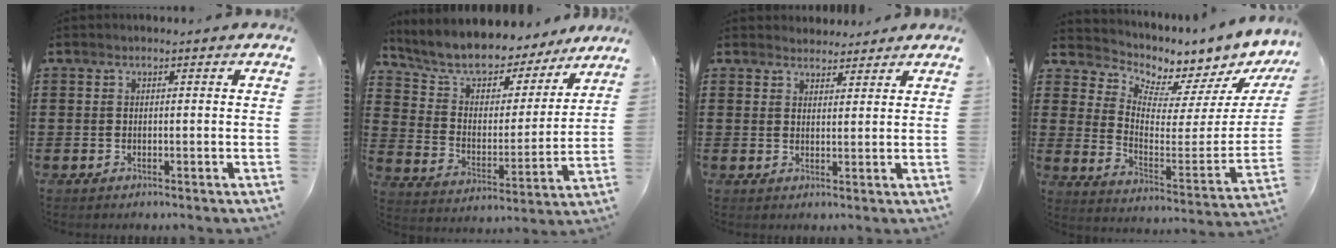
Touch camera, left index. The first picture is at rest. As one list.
[{"total": 7.7, "force": [7.2, 2.6, 1.3], "torque": [-0.070, -0.052, 0.125]}, {"total": 2.4, "force": [2.2, 0.8, -0.5], "torque": [0.003, -0.002, 0.044]}, {"total": 3.6, "force": [3.4, 0.6, -0.9], "torque": [-0.008, -0.068, 0.049]}]